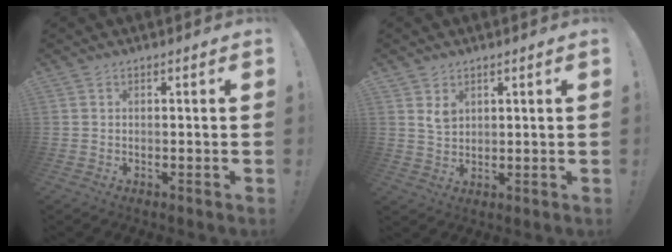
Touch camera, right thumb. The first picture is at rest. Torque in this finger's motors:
{"motor_torque": [-0.05, -0.10, -0.19, -0.05, 0.00]}